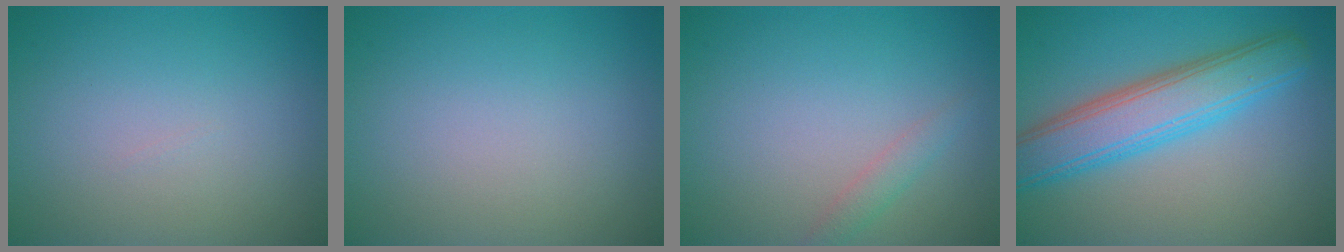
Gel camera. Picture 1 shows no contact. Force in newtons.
{"total": 0.0}
{"total": 1.3, "press": 1.3, "slide": 0.1}
{"total": 6.5, "press": 6.5, "slide": 0.2}